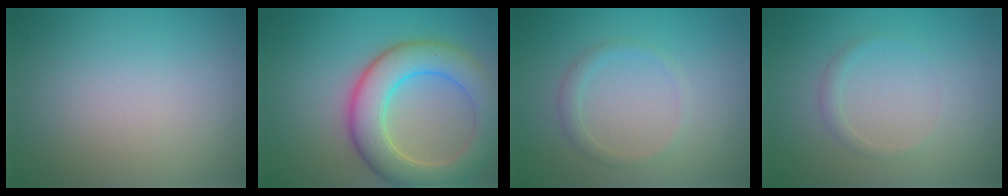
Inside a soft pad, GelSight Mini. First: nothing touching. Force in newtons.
{"total": 7.7, "press": 7.7, "slide": 0.5}
{"total": 1.3, "press": 1.3, "slide": 0.2}
{"total": 0.9, "press": 0.9, "slide": 0.0}